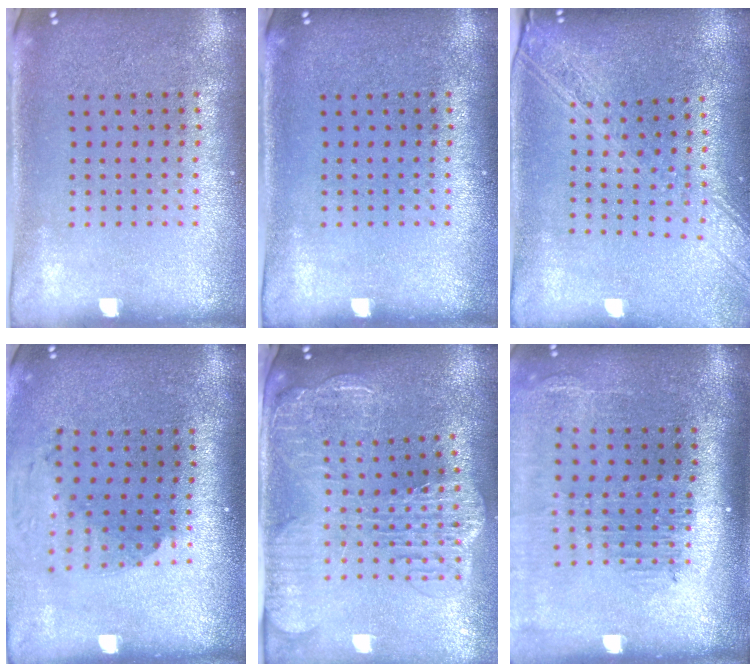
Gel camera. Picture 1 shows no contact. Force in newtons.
{"total": 0.0}
{"total": 2.2, "press": 1.9, "slide": 1.2}
{"total": 1.8, "press": 1.5, "slide": 1.1}
{"total": 3.1, "press": 2.6, "slide": 1.8}
{"total": 2.1, "press": 1.7, "slide": 1.2}